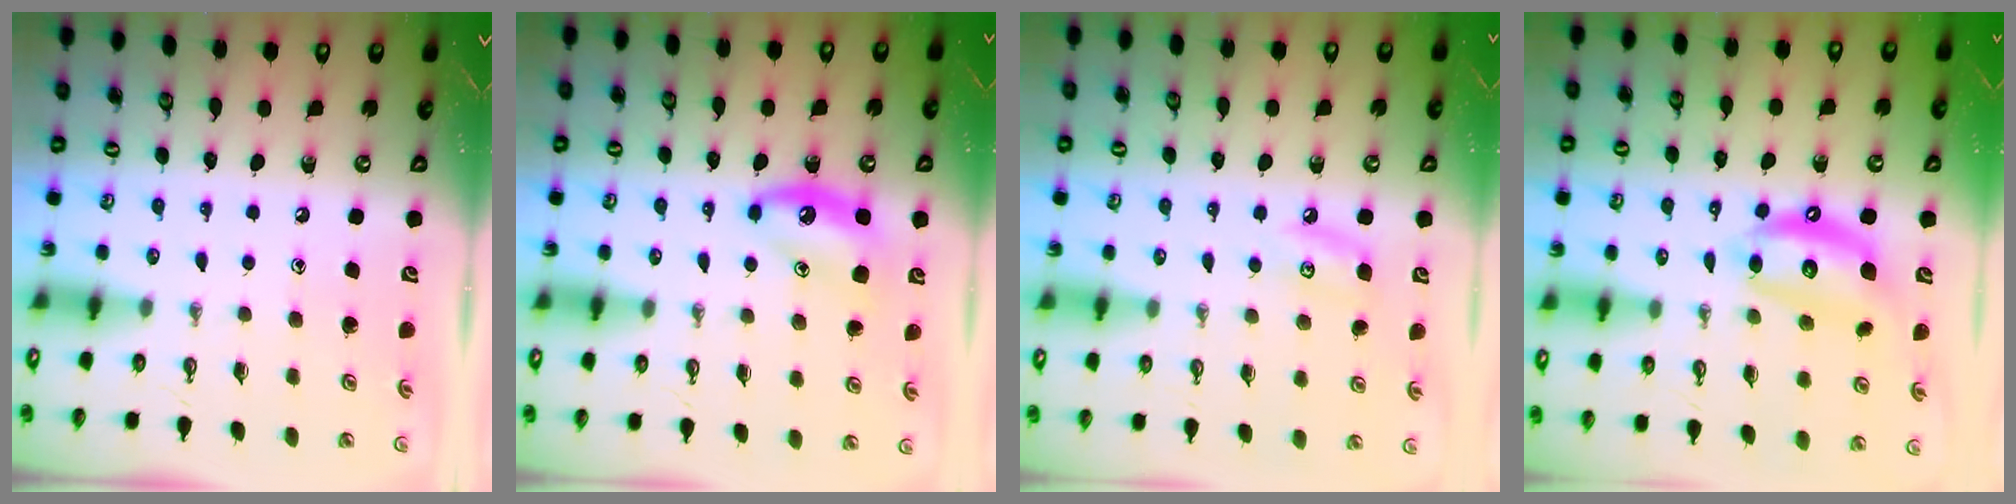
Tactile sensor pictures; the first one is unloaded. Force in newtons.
{"total": 8.3, "press": 8.2, "slide": 0.8}
{"total": 6.0, "press": 6.0, "slide": 0.5}
{"total": 10.7, "press": 10.7, "slide": 0.9}